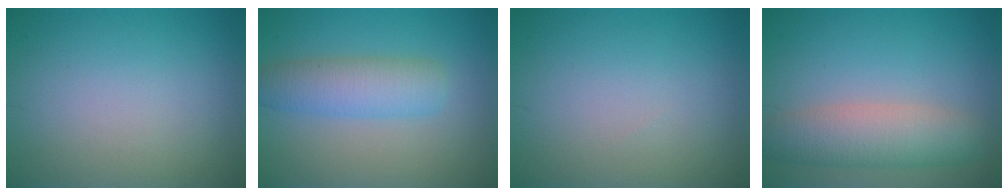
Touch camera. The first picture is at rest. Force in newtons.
{"total": 4.2, "press": 4.2, "slide": 0.0}
{"total": 0.0}
{"total": 5.1, "press": 5.1, "slide": 0.3}